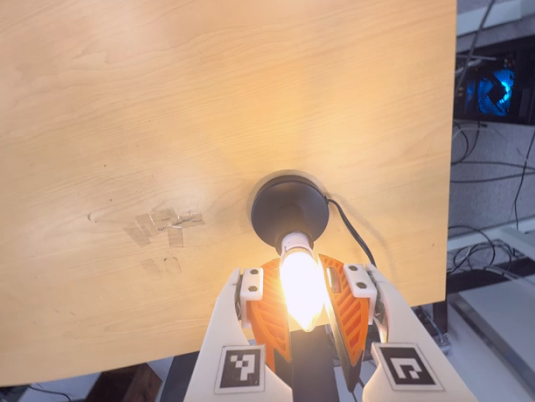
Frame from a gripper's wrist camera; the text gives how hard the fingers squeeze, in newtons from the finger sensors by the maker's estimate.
{"total": 14.3, "left": 13.6, "right": 15.1}